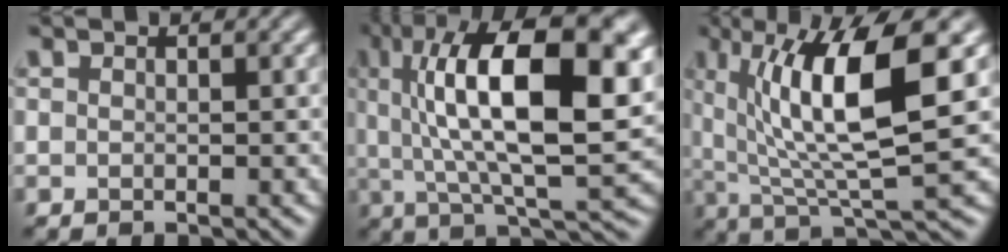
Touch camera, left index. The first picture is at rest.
{"total": 14.9, "force": [3.9, 5.1, 13.5], "torque": [-0.219, 0.011, 0.059]}
{"total": 10.6, "force": [2.7, 2.6, 9.9], "torque": [-0.159, -0.006, 0.055]}